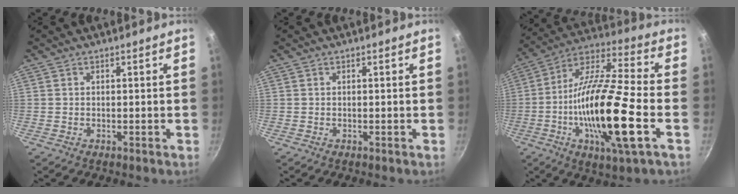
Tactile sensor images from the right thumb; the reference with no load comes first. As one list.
[{"total": 0.0}, {"total": 22.7, "force": [-5.6, 4.7, 21.5], "torque": [-0.391, 0.025, -0.116]}]